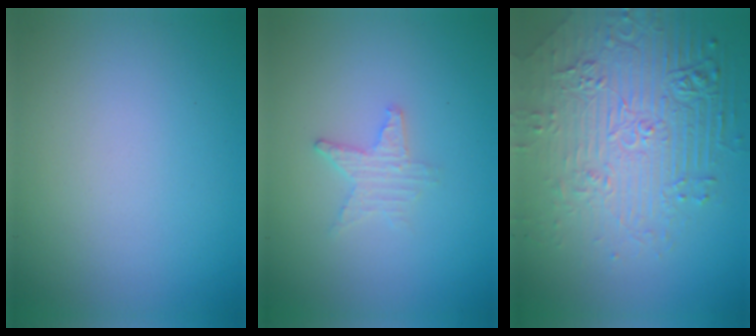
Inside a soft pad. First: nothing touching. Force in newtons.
{"total": 1.7, "press": 1.6, "slide": 0.4}
{"total": 8.3, "press": 5.8, "slide": 5.9}